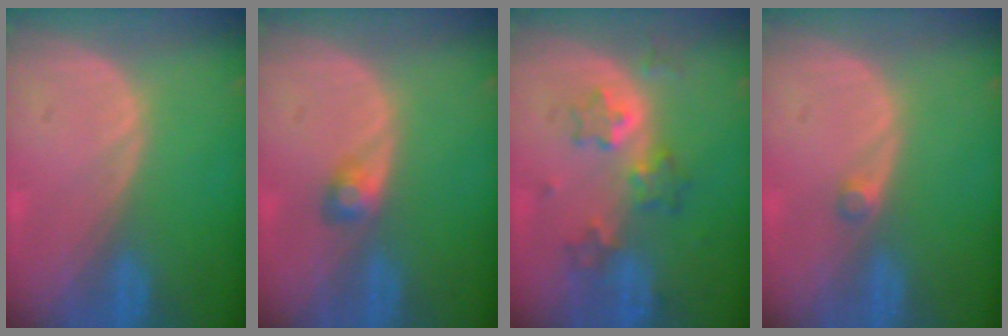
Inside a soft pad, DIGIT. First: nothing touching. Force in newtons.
{"total": 2.1, "press": 2.1, "slide": 0.2}
{"total": 6.0, "press": 5.8, "slide": 1.5}
{"total": 1.3, "press": 1.1, "slide": 0.6}